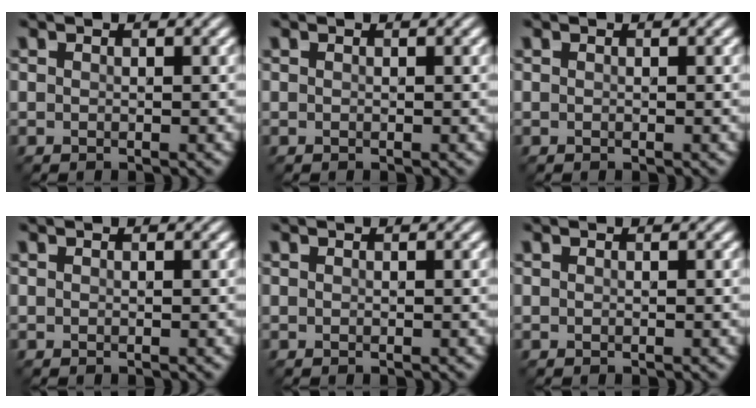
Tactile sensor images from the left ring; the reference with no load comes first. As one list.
[{"total": 0.0}, {"total": 0.0}, {"total": 0.0}, {"total": 0.0}, {"total": 0.0}]